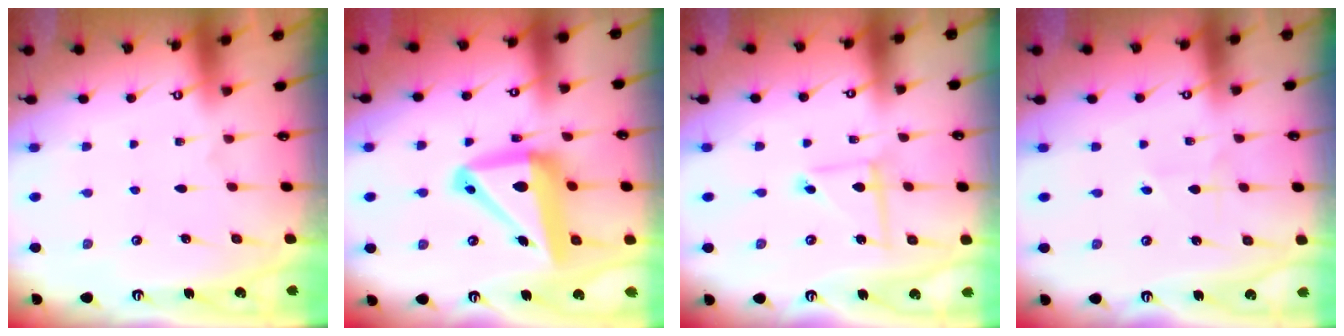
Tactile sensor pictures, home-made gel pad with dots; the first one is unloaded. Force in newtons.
{"total": 16.7, "press": 16.5, "slide": 2.5}
{"total": 4.9, "press": 4.9, "slide": 0.4}
{"total": 1.6, "press": 1.6, "slide": 0.1}